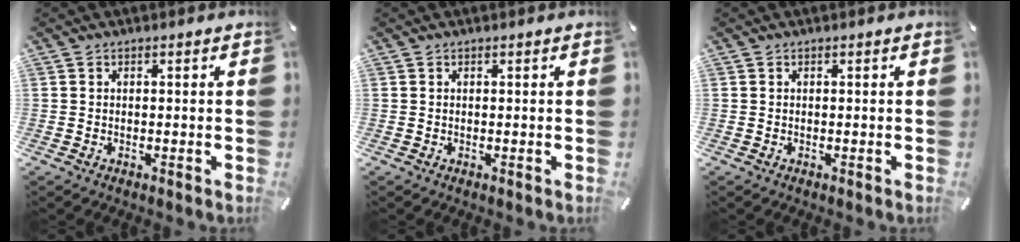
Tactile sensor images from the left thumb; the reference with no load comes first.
{"total": 0.0}
{"total": 0.0}